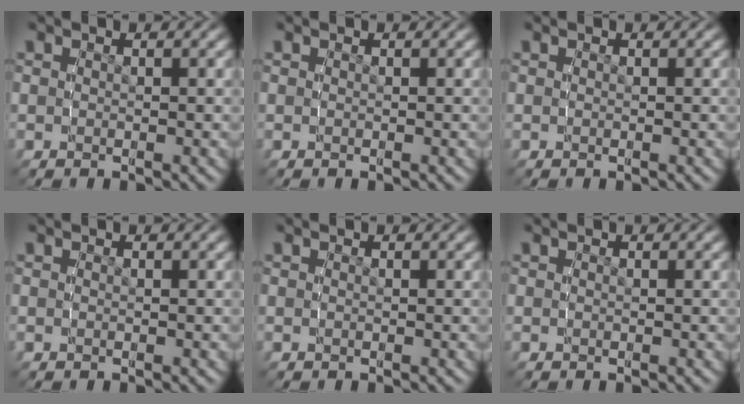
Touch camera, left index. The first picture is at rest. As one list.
[{"total": 0.0}, {"total": 0.0}, {"total": 0.0}, {"total": 0.0}, {"total": 0.0}]